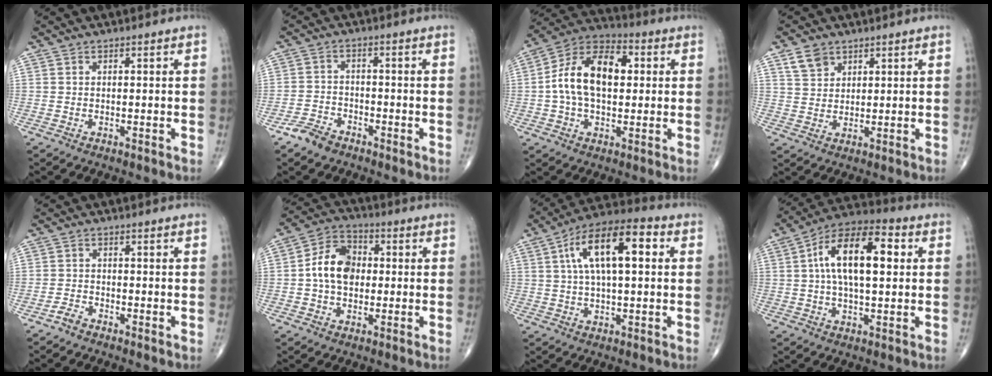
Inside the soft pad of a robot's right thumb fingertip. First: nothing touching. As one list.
[{"total": 4.3, "force": [-3.3, 2.3, 1.5], "torque": [-0.026, 0.015, -0.066]}, {"total": 15.7, "force": [1.5, 9.4, 12.5], "torque": [-0.209, 0.031, 0.017]}, {"total": 4.5, "force": [2.8, 3.1, 1.7], "torque": [-0.019, -0.012, 0.058]}, {"total": 1.7, "force": [-1.5, 0.5, 0.7], "torque": [-0.013, 0.000, -0.034]}, {"total": 10.1, "force": [0.1, 7.2, 7.0], "torque": [-0.108, 0.024, -0.008]}, {"total": 15.4, "force": [3.7, 6.3, 13.6], "torque": [-0.227, 0.026, 0.054]}, {"total": 15.9, "force": [2.8, 7.2, 13.9], "torque": [-0.232, 0.025, 0.039]}]